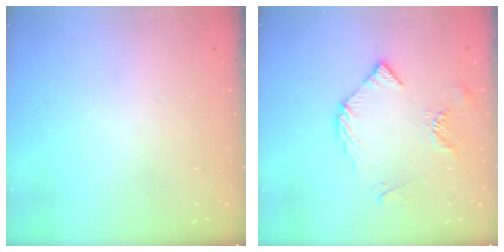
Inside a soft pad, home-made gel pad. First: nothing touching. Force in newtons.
{"total": 8.0, "press": 8.0, "slide": 0.8}